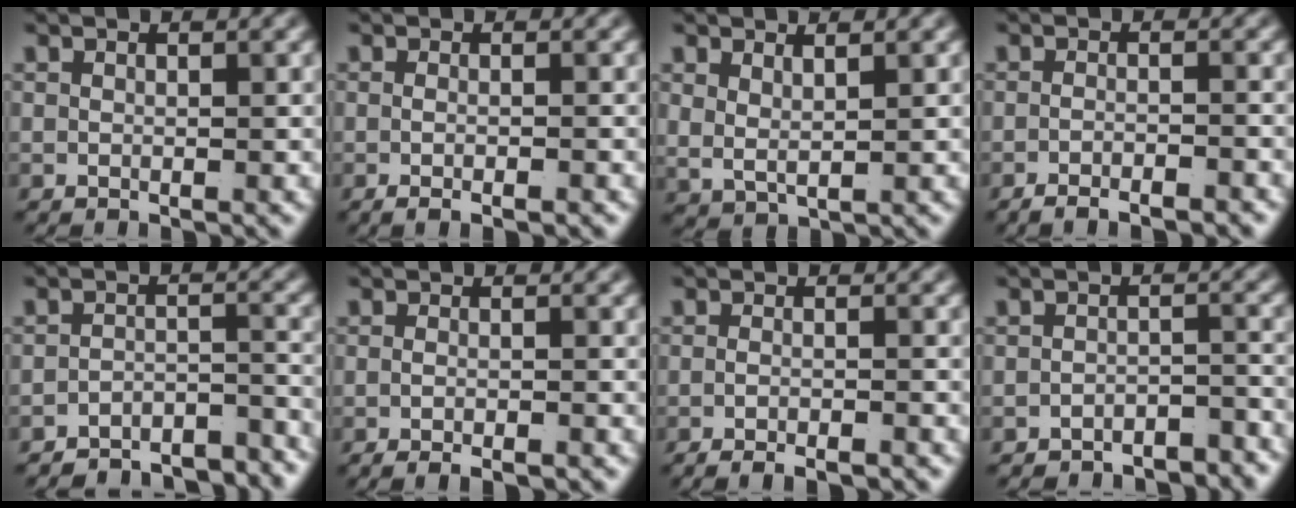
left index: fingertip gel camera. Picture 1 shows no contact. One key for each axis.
{"total": 1.9, "fx": -1.5, "fy": -0.2, "fz": 1.1, "tx": -0.021, "ty": -0.005, "tz": -0.019}
{"total": 2.2, "fx": 1.4, "fy": 1.2, "fz": 1.3, "tx": -0.040, "ty": -0.014, "tz": 0.041}
{"total": 3.3, "fx": -3.1, "fy": 0.3, "fz": 1.0, "tx": -0.014, "ty": -0.006, "tz": -0.050}
{"total": 8.2, "fx": -7.7, "fy": 1.7, "fz": 1.9, "tx": -0.011, "ty": -0.021, "tz": -0.117}
{"total": 2.5, "fx": -2.0, "fy": 0.2, "fz": 1.4, "tx": -0.023, "ty": -0.007, "tz": -0.028}
{"total": 3.1, "fx": -2.8, "fy": 0.3, "fz": 1.4, "tx": -0.025, "ty": -0.008, "tz": -0.041}
{"total": 4.6, "fx": -4.5, "fy": 0.6, "fz": 0.8, "tx": -0.002, "ty": -0.011, "tz": -0.069}